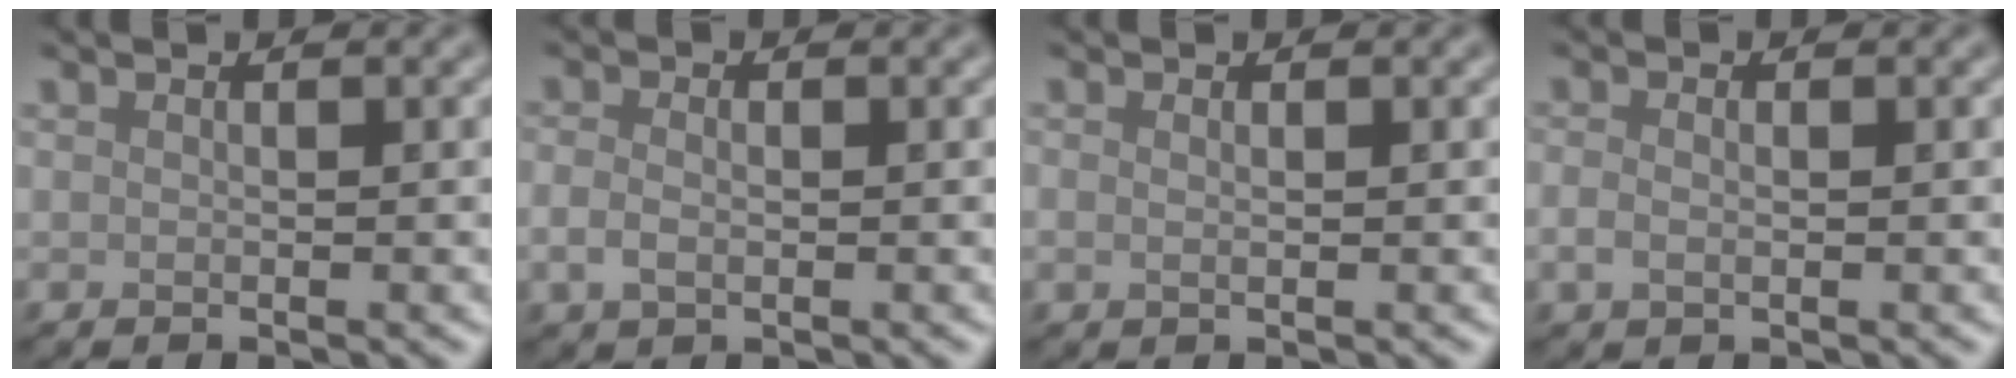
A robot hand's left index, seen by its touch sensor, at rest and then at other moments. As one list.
[{"total": 1.7, "force": [-0.3, 1.1, 1.3], "torque": [-0.029, -0.001, -0.010]}, {"total": 0.6, "force": [0.3, 0.3, 0.5], "torque": [-0.011, 0.000, 0.003]}, {"total": 1.3, "force": [-0.2, 0.8, 1.0], "torque": [-0.024, -0.001, -0.007]}]